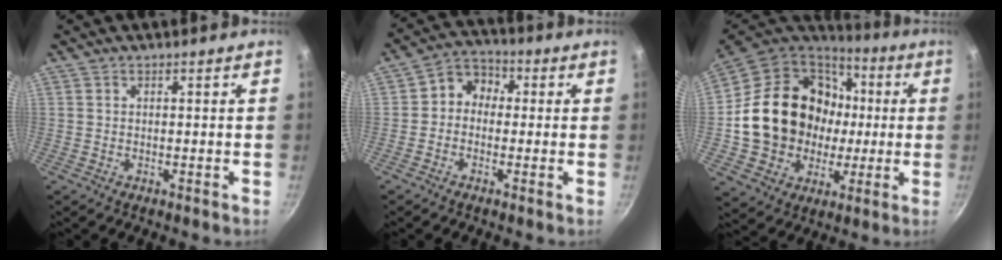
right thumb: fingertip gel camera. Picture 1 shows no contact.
{"total": 6.0, "force": [-0.3, 5.1, 3.2], "torque": [-0.023, 0.023, -0.027]}
{"total": 23.9, "force": [0.9, 20.1, 13.0], "torque": [-0.216, 0.041, 0.036]}